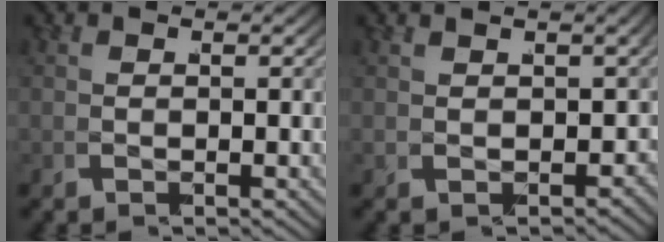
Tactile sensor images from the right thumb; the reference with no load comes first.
{"total": 0.8, "force": [-0.4, 0.4, -0.5], "torque": [0.019, -0.001, 0.002]}